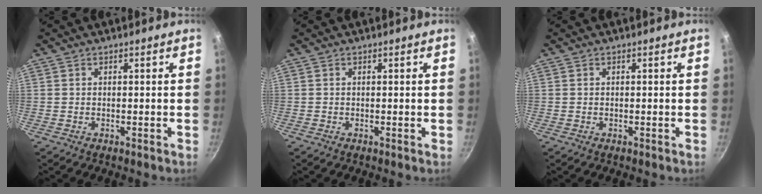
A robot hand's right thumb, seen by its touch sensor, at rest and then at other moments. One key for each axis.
{"total": 0.0}
{"total": 0.0}